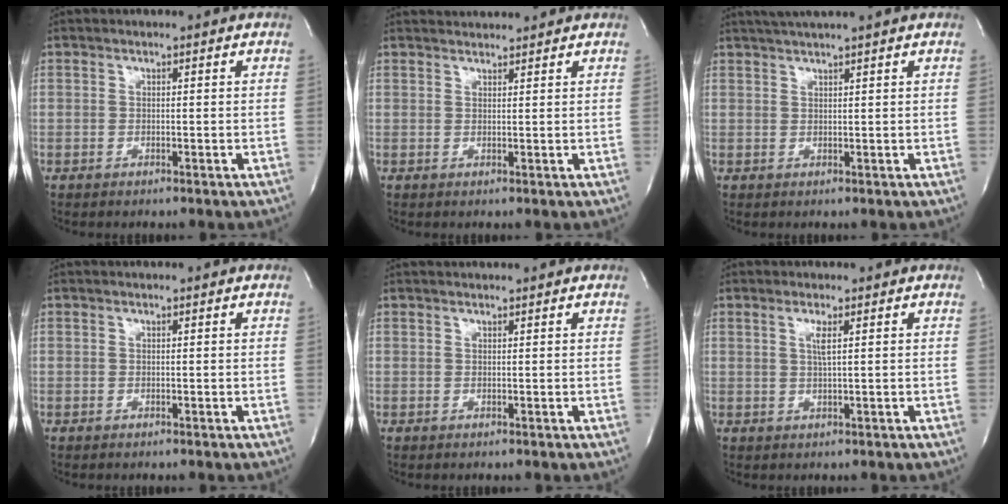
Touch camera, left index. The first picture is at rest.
{"total": 3.2, "force": [3.2, 0.1, 0.1], "torque": [-0.011, 0.022, 0.053]}
{"total": 4.8, "force": [4.1, -0.9, 2.4], "torque": [-0.039, 0.020, 0.069]}
{"total": 0.0}
{"total": 2.1, "force": [2.0, 0.0, 0.5], "torque": [-0.007, 0.017, 0.028]}
{"total": 1.5, "force": [0.3, -0.2, 1.4], "torque": [-0.037, -0.005, 0.007]}